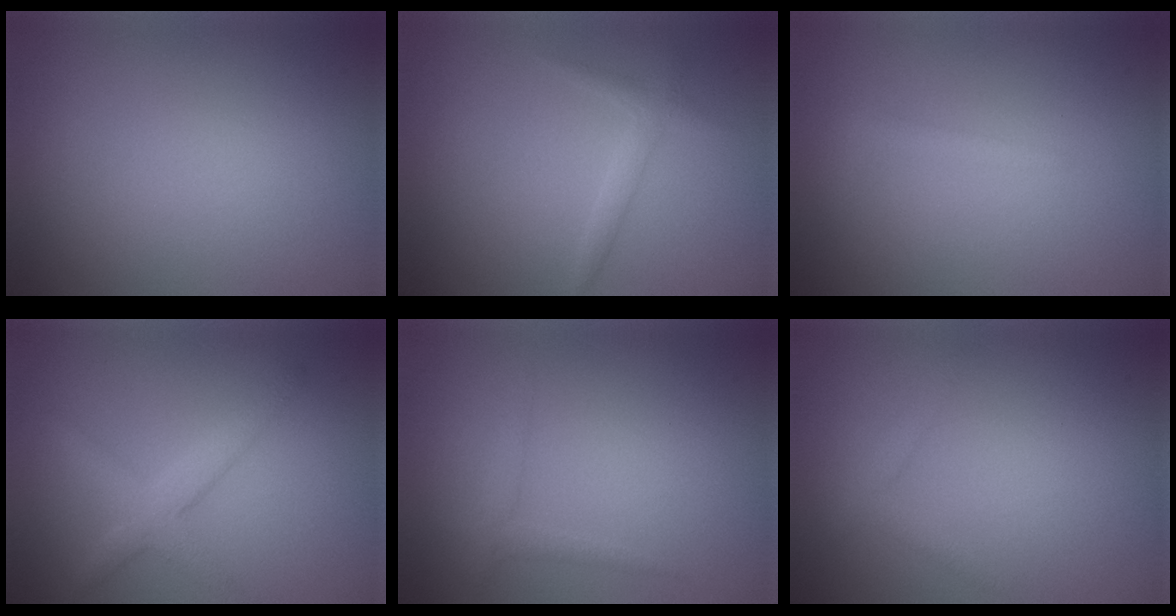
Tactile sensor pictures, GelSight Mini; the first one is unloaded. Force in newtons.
{"total": 1.3, "press": 1.3, "slide": 0.1}
{"total": 0.9, "press": 0.9, "slide": 0.1}
{"total": 3.0, "press": 3.0, "slide": 0.1}
{"total": 1.4, "press": 1.4, "slide": 0.1}
{"total": 1.4, "press": 1.4, "slide": 0.1}